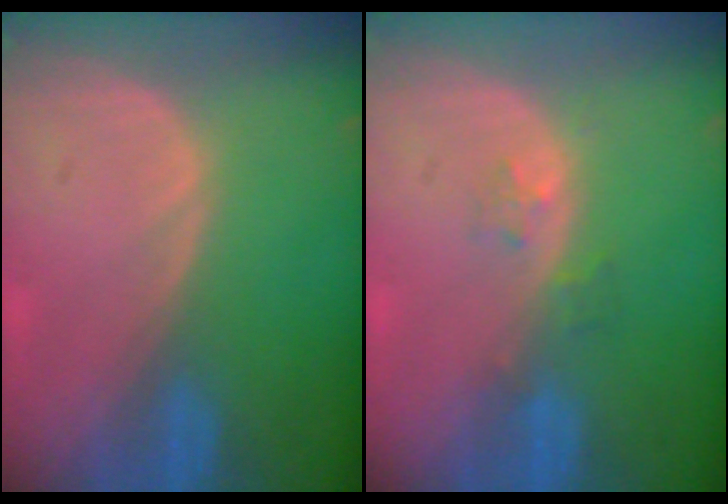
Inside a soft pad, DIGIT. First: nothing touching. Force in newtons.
{"total": 1.9, "press": 1.9, "slide": 0.2}